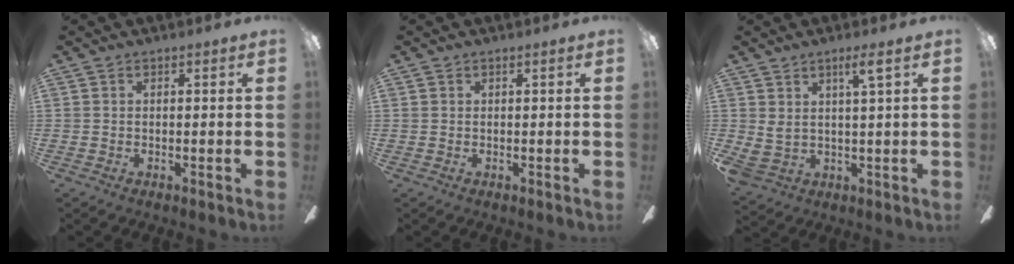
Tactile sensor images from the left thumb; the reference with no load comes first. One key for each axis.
{"total": 0.0}
{"total": 5.5, "fx": 3.4, "fy": 1.5, "fz": 4.1, "tx": -0.075, "ty": -0.014, "tz": 0.060}